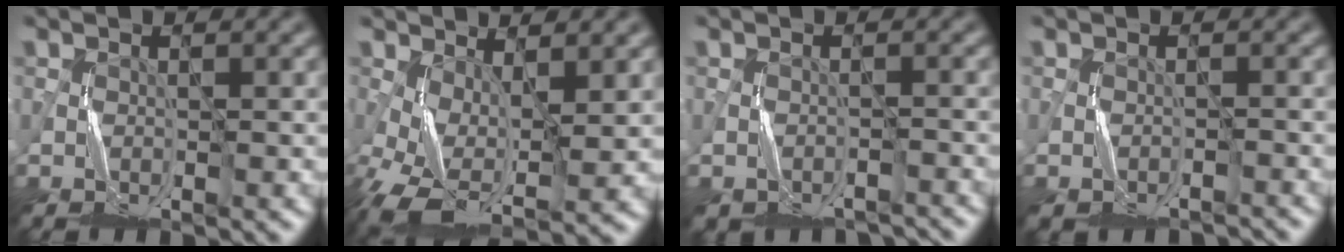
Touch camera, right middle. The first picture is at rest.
{"total": 7.2, "force": [-1.4, 3.5, 6.1], "torque": [-0.133, -0.008, -0.028]}
{"total": 4.0, "force": [-3.4, 2.0, 0.7], "torque": [-0.011, 0.001, -0.049]}
{"total": 2.3, "force": [-1.9, 1.0, 1.0], "torque": [-0.018, -0.003, -0.030]}